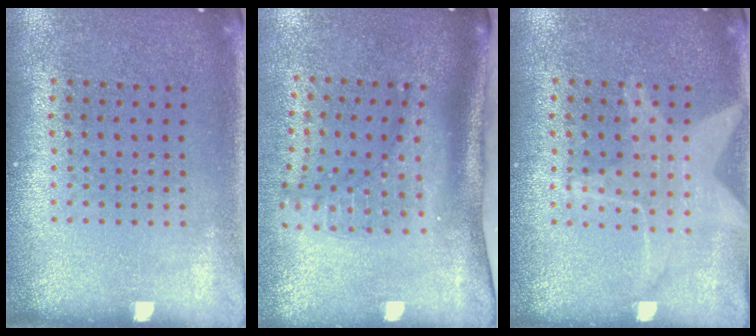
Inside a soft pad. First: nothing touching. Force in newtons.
{"total": 2.3, "press": 1.6, "slide": 1.6}
{"total": 1.5, "press": 1.5, "slide": 0.4}